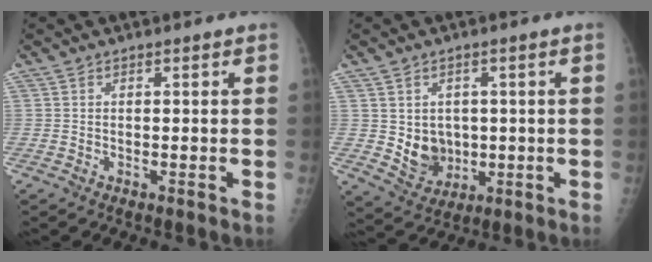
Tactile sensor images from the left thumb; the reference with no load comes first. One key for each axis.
{"total": 7.0, "fx": 0.1, "fy": 5.9, "fz": 3.7, "tx": -0.029, "ty": -0.007, "tz": 0.021}